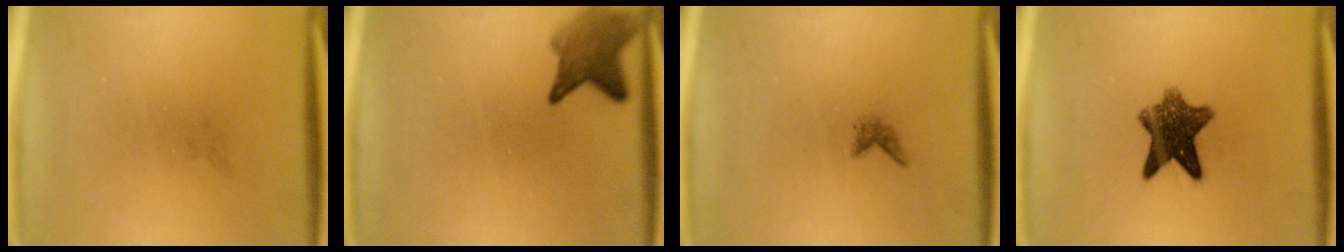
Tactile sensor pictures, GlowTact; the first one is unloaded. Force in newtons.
{"total": 4.7}
{"total": 0.8}
{"total": 8.8}